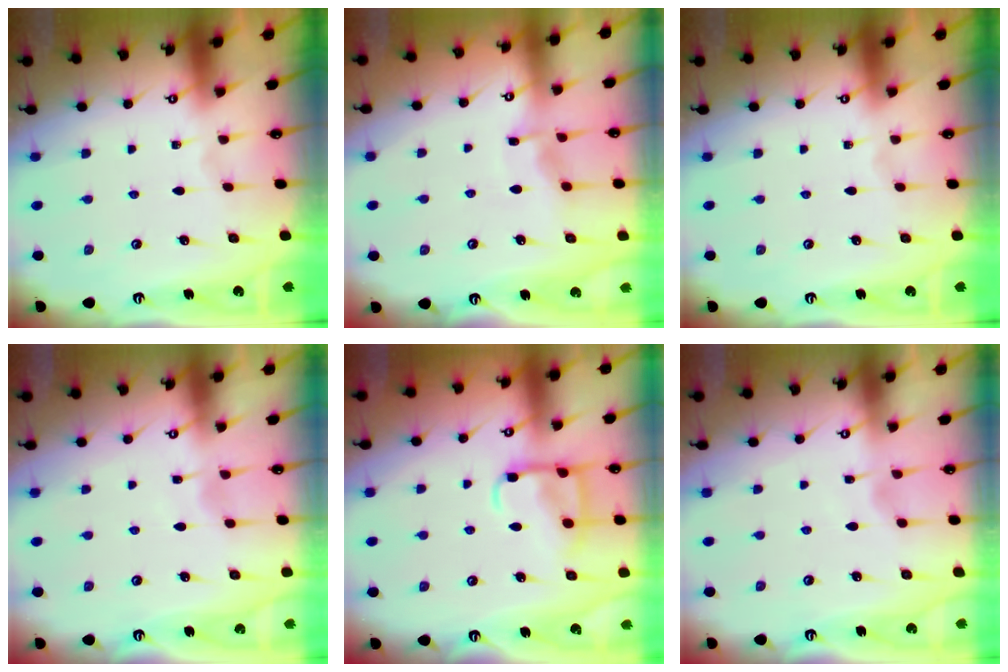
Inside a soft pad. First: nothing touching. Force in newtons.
{"total": 6.0, "press": 6.0, "slide": 0.6}
{"total": 0.0}
{"total": 4.3, "press": 4.3, "slide": 0.5}
{"total": 11.6, "press": 11.5, "slide": 1.1}
{"total": 2.7, "press": 2.7, "slide": 0.3}